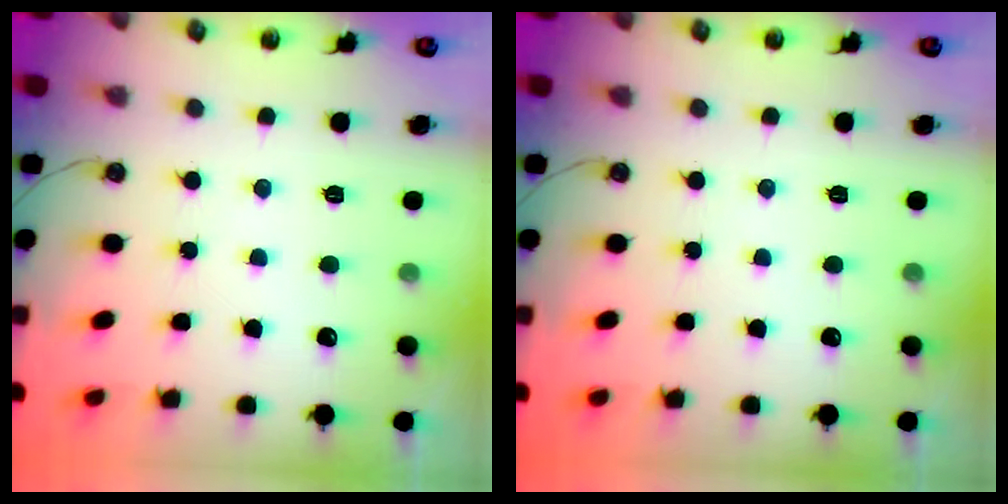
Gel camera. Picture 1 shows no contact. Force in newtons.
{"total": 0.0}